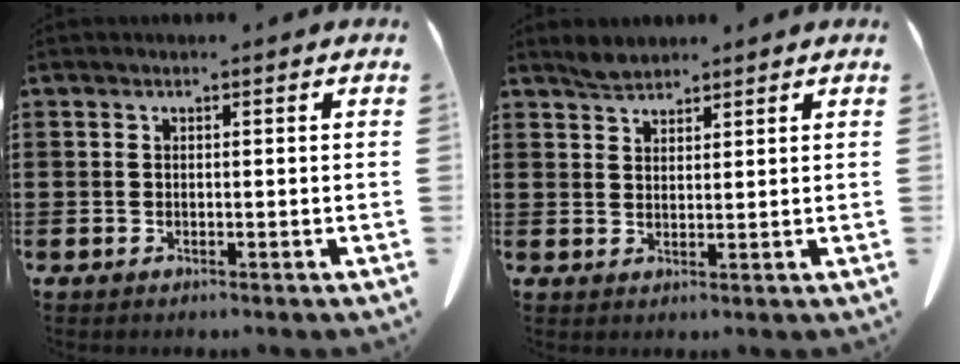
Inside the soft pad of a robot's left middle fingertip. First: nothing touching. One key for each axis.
{"total": 2.3, "fx": 2.2, "fy": 0.3, "fz": 0.4, "tx": -0.013, "ty": 0.003, "tz": 0.044}